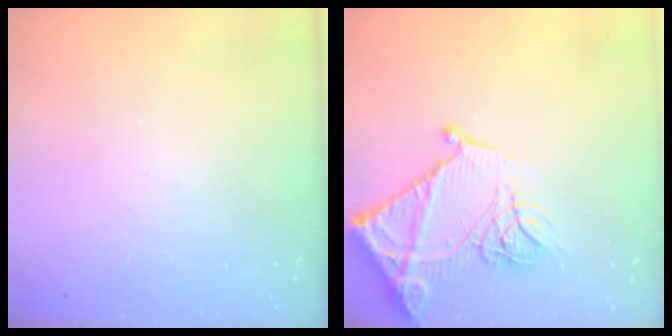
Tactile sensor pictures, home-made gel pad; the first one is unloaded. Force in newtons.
{"total": 19.3, "press": 19.2, "slide": 2.1}